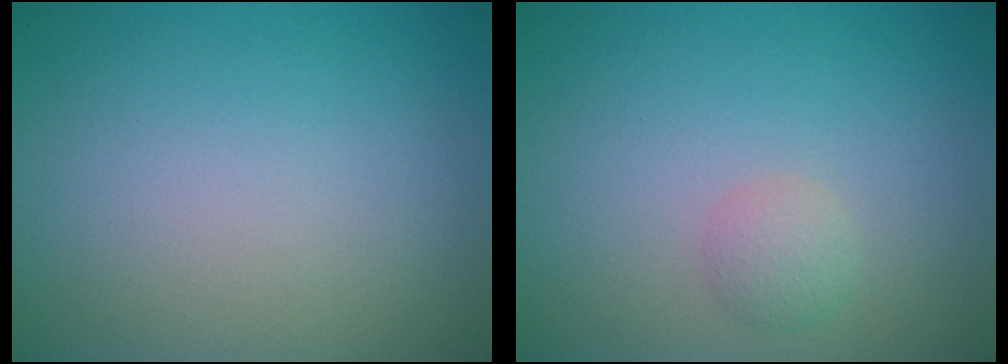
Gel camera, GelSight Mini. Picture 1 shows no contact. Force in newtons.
{"total": 1.4, "press": 1.4, "slide": 0.1}